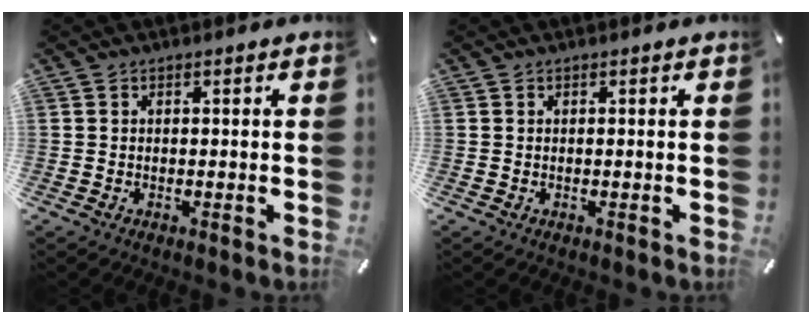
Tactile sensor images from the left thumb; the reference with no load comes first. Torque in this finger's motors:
{"motor_torque": [-0.32, -0.30, -0.08, -0.32, -0.02]}